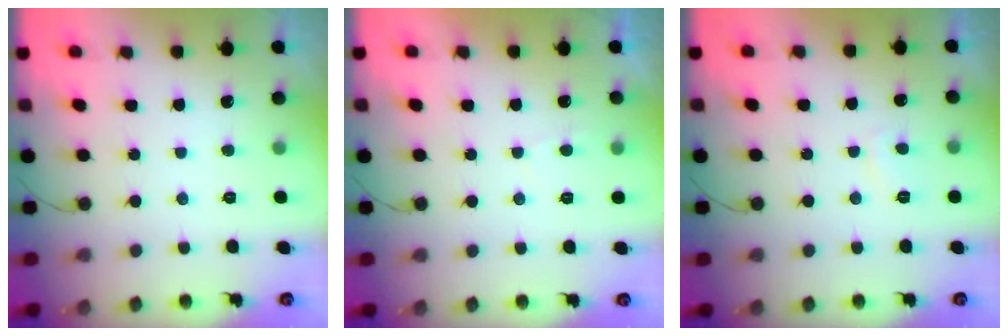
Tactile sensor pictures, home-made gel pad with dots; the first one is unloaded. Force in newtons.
{"total": 1.3, "press": 1.2, "slide": 0.5}
{"total": 2.7, "press": 2.6, "slide": 0.8}